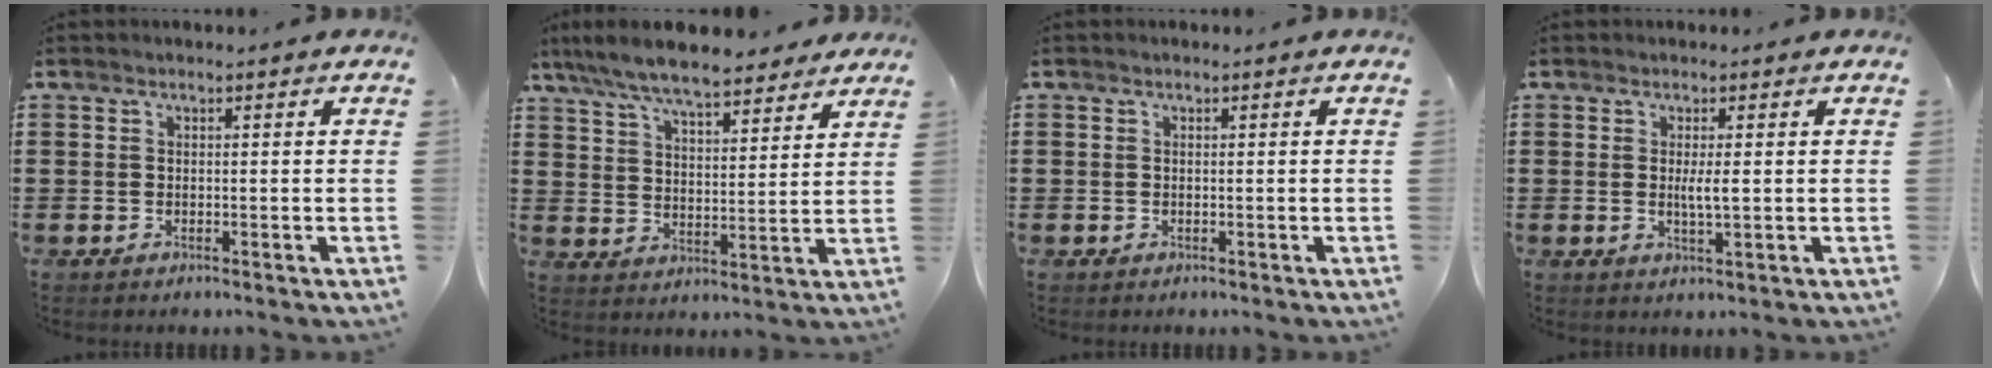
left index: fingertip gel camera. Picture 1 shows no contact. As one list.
[{"total": 8.1, "force": [7.4, 1.2, 3.1], "torque": [-0.089, -0.027, 0.134]}, {"total": 0.6, "force": [-0.1, 0.6, 0.0], "torque": [-0.002, 0.004, -0.004]}, {"total": 2.5, "force": [0.2, 0.3, 2.4], "torque": [-0.048, -0.004, 0.003]}]